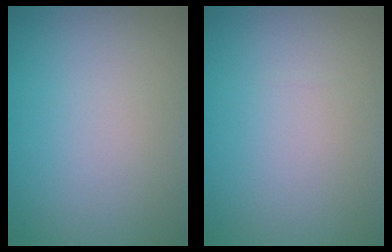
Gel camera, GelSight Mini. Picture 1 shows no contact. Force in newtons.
{"total": 0.0}